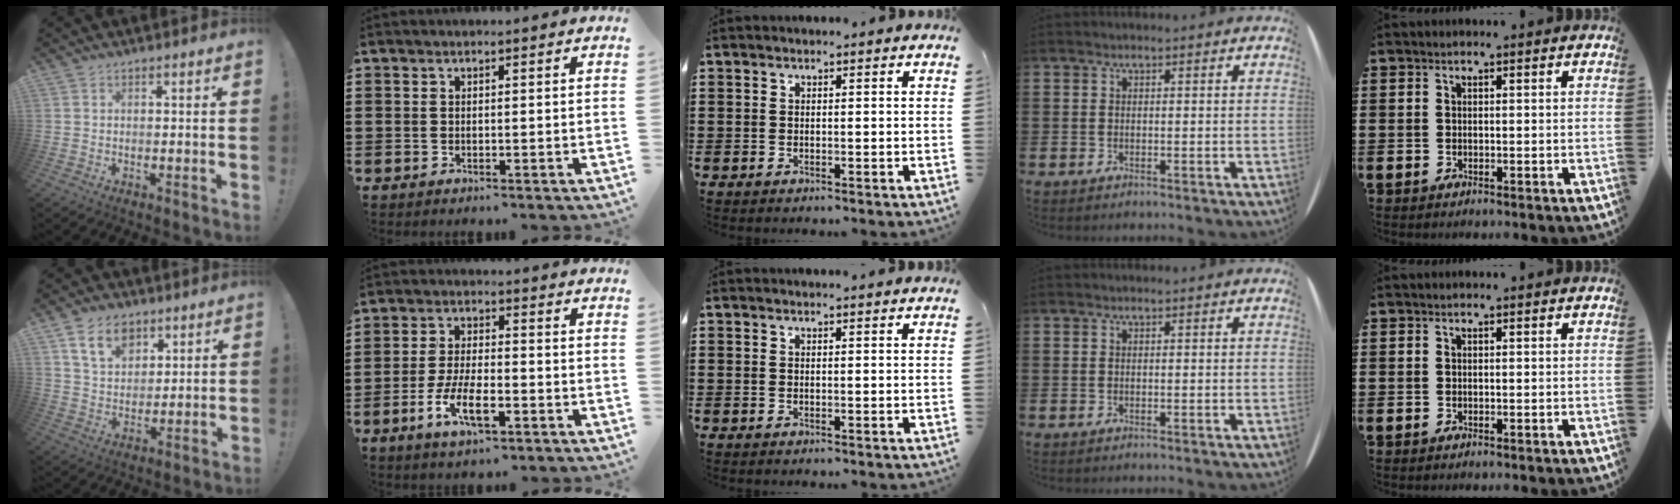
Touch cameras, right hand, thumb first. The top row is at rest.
{"thumb": {"total": 10.8, "force": [6.3, 7.2, 5.0], "torque": [-0.076, -0.021, 0.119]}, "index": {"total": 7.6, "force": [-3.4, 2.5, 6.3], "torque": [-0.136, -0.010, -0.064]}, "middle": {"total": 0.5, "force": [0.5, -0.1, 0.1], "torque": [-0.002, -0.003, 0.010]}}